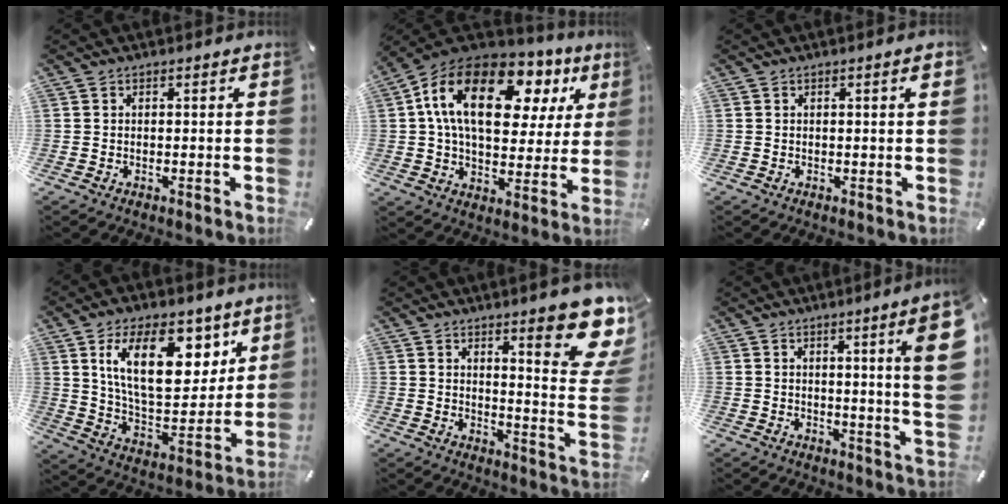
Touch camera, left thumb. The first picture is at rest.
{"total": 22.0, "force": [8.3, 12.7, 16.0], "torque": [-0.297, -0.018, 0.135]}
{"total": 1.7, "force": [0.3, 0.1, 1.6], "torque": [-0.029, 0.001, 0.005]}
{"total": 20.3, "force": [10.0, 10.9, 14.0], "torque": [-0.221, -0.030, 0.172]}
{"total": 16.1, "force": [9.8, 3.8, 12.2], "torque": [-0.158, -0.077, 0.156]}
{"total": 11.5, "force": [3.3, 0.0, 11.0], "torque": [-0.161, -0.022, 0.044]}